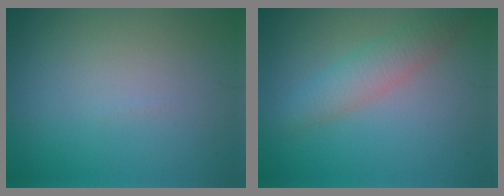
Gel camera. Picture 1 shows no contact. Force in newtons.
{"total": 3.0, "press": 3.0, "slide": 0.1}